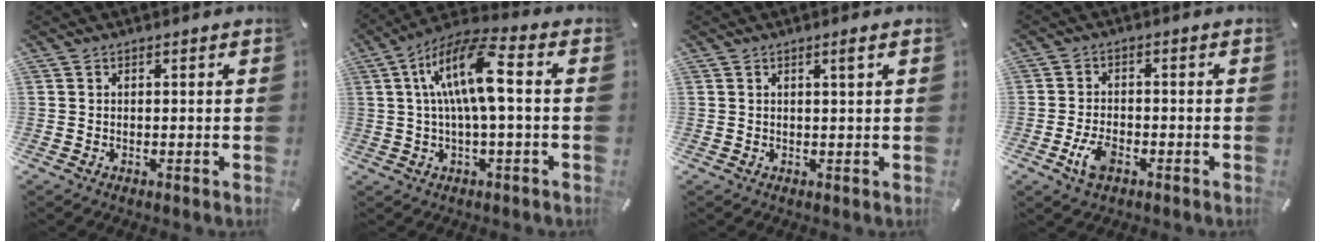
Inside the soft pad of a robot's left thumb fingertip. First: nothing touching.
{"total": 14.1, "force": [1.6, 4.4, 13.3], "torque": [-0.257, 0.007, 0.028]}
{"total": 1.7, "force": [0.8, -0.1, 1.5], "torque": [-0.030, -0.001, 0.013]}
{"total": 5.6, "force": [-2.5, 3.2, 3.9], "torque": [-0.086, 0.007, -0.047]}